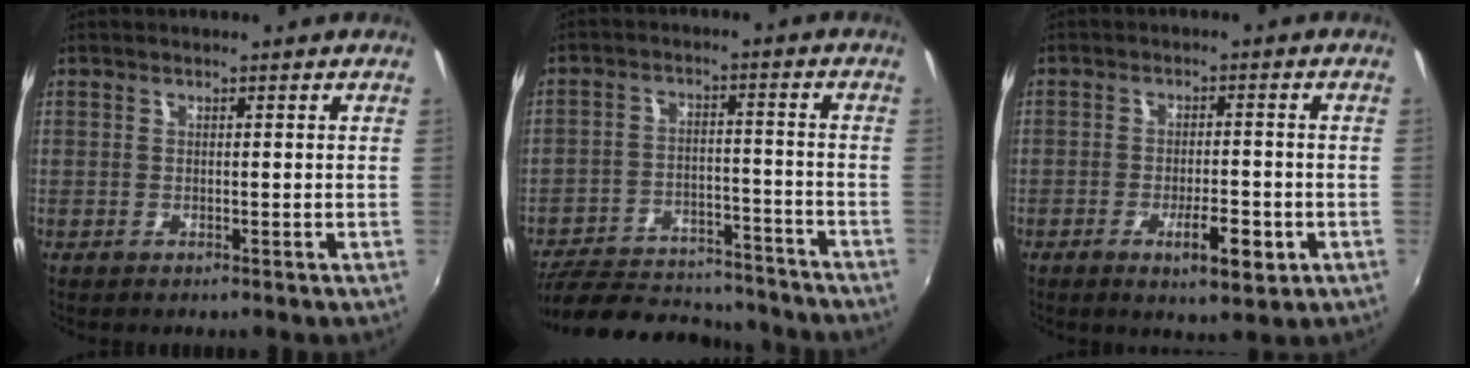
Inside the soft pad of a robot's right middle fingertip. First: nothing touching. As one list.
[{"total": 19.1, "force": [-16.6, 7.0, 6.3], "torque": [-0.138, 0.018, -0.224]}, {"total": 6.2, "force": [-2.6, 1.8, 5.3], "torque": [-0.099, -0.008, -0.034]}]